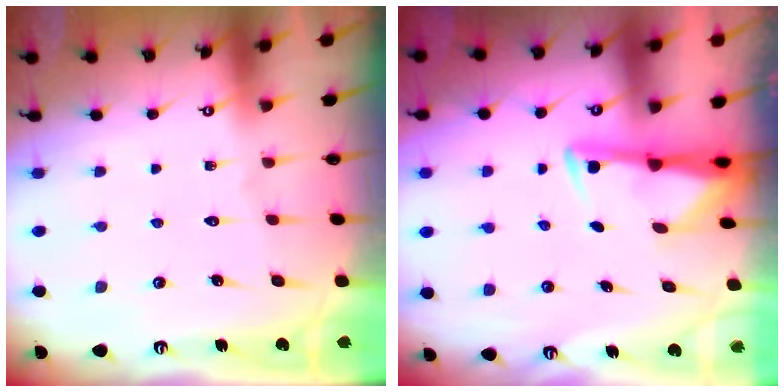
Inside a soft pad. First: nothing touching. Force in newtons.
{"total": 2.8, "press": 2.7, "slide": 0.6}